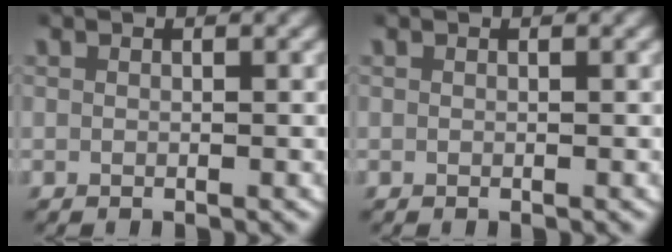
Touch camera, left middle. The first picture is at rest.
{"total": 0.0}